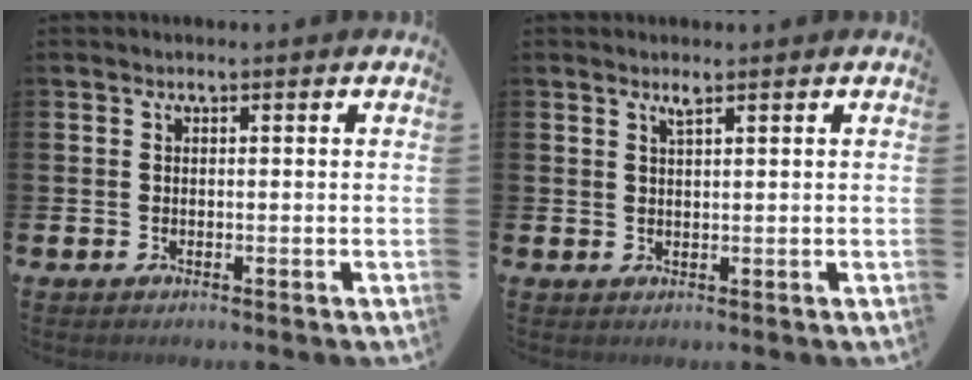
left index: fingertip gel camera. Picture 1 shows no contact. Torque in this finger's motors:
{"motor_torque": [0.30, -0.25, 0.12, 0.04]}